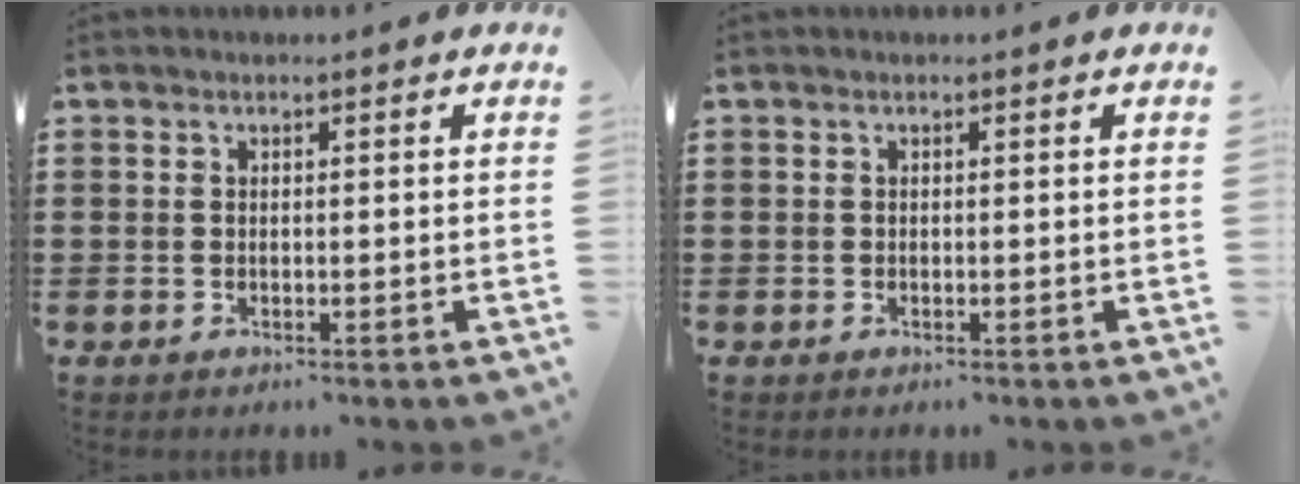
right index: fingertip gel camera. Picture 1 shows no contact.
{"total": 0.0}